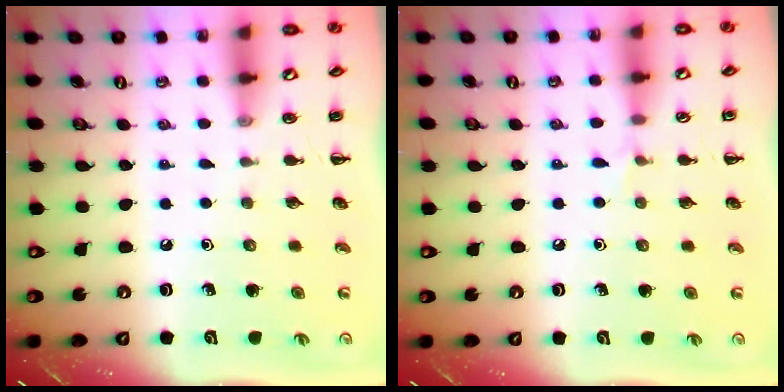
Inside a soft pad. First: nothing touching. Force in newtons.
{"total": 4.0, "press": 3.7, "slide": 1.3}